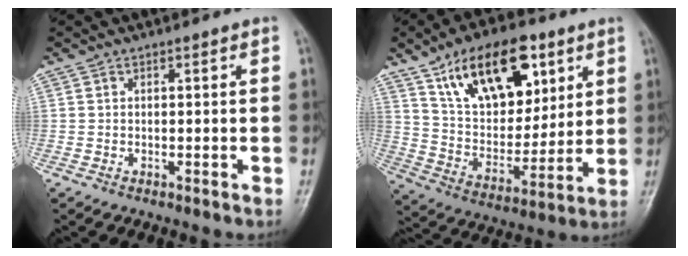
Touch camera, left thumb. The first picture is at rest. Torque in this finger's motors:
{"motor_torque": [1.26, 1.44, 1.17, -1.60, 0.33]}